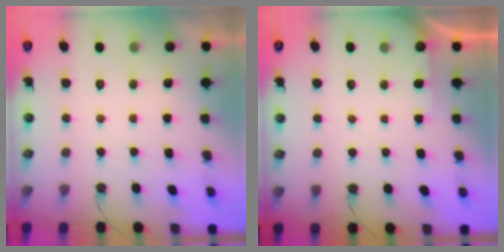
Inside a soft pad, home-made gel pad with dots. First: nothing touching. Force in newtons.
{"total": 2.0, "press": 2.0, "slide": 0.3}